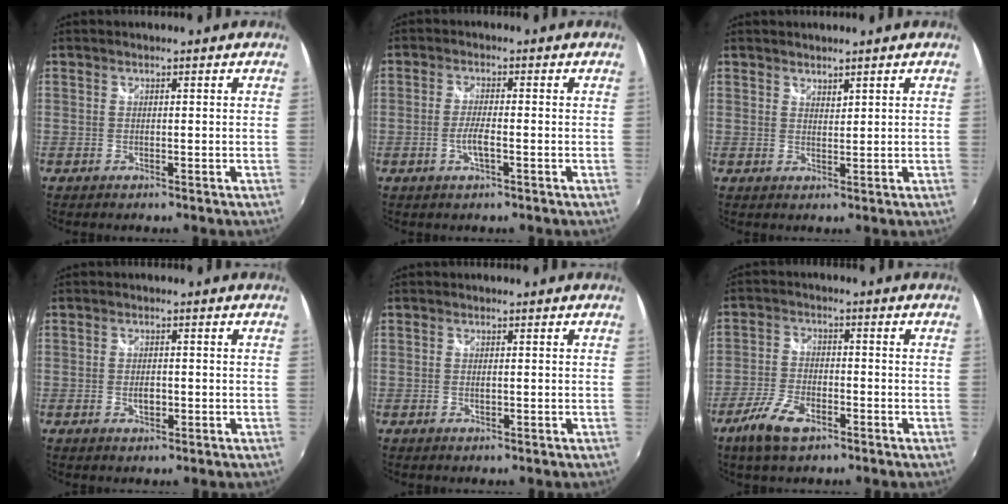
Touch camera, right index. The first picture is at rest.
{"total": 3.6, "force": [-1.3, 0.5, 3.3], "torque": [-0.068, -0.003, -0.026]}
{"total": 1.5, "force": [1.4, 0.5, 0.3], "torque": [-0.001, 0.000, 0.023]}
{"total": 2.5, "force": [-0.6, 1.4, 2.0], "torque": [-0.034, -0.002, -0.010]}
{"total": 1.1, "force": [-0.1, 0.4, 1.0], "torque": [-0.019, -0.001, -0.003]}
{"total": 8.0, "force": [-5.1, 3.3, 5.2], "torque": [-0.126, -0.008, -0.101]}